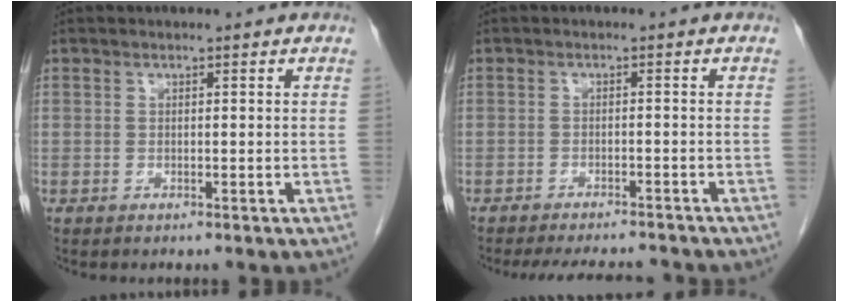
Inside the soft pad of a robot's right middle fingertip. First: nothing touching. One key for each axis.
{"total": 8.5, "fx": -8.0, "fy": 1.6, "fz": 2.6, "tx": -0.041, "ty": -0.005, "tz": -0.104}